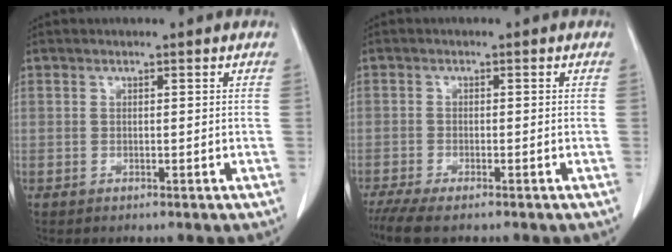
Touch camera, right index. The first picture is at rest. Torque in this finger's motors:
{"motor_torque": [0.03, -0.29, 0.14, 0.05]}